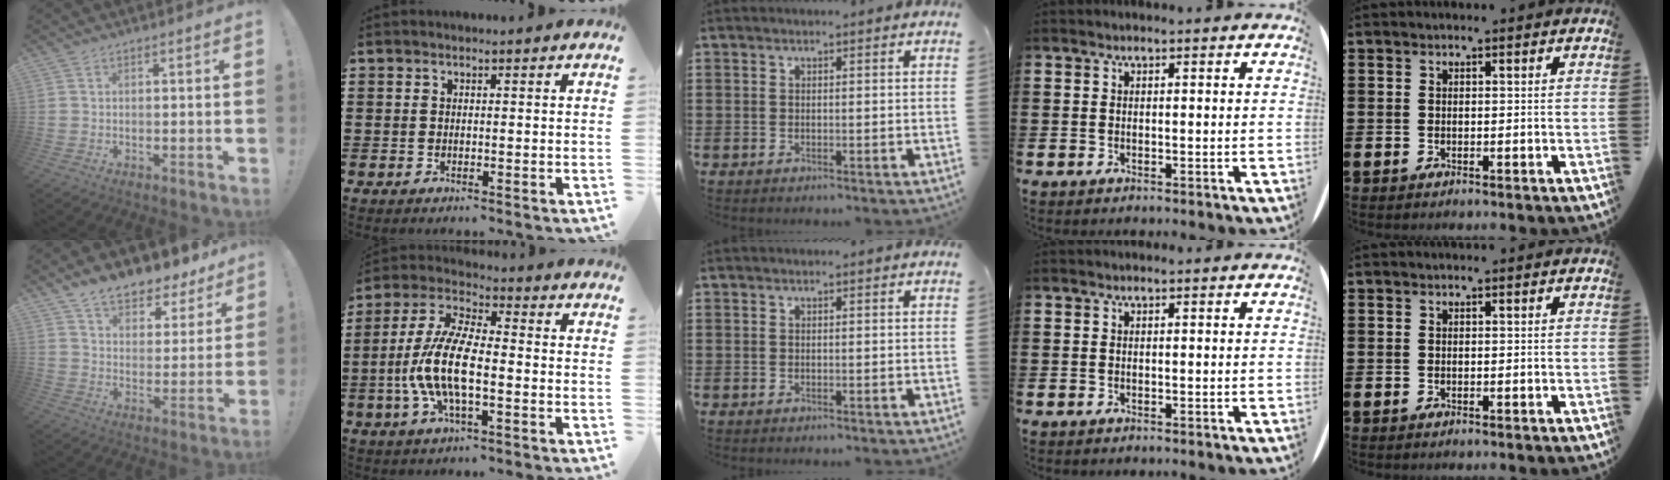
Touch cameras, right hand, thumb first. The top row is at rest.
{"thumb": {"total": 10.1, "force": [8.7, 4.0, 3.4], "torque": [-0.064, -0.067, 0.157]}, "index": {"total": 10.6, "force": [-2.5, 3.6, 9.6], "torque": [-0.232, -0.015, -0.054]}}